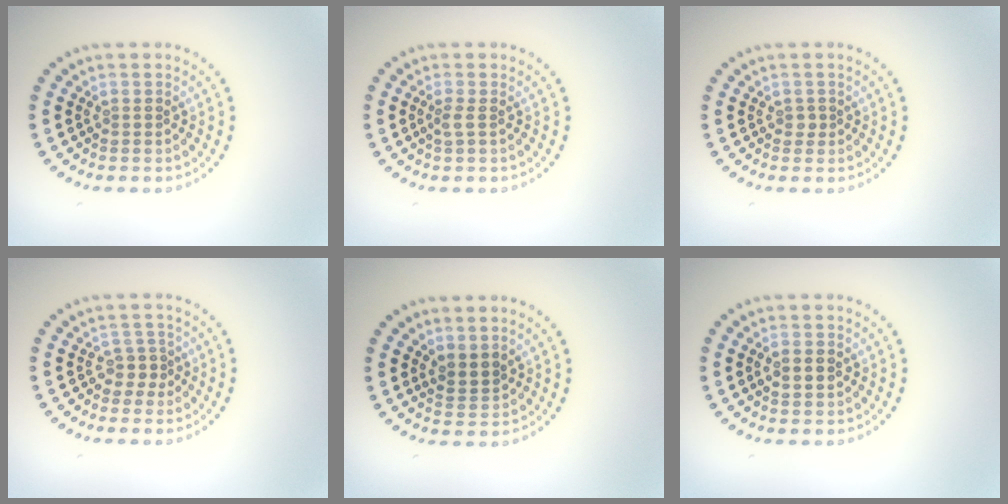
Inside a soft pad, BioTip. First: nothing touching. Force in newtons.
{"total": 0.9, "press": 0.7, "slide": 0.5}
{"total": 0.6, "press": 0.5, "slide": 0.3}
{"total": 1.6, "press": 1.3, "slide": 1.0}
{"total": 1.9, "press": 1.5, "slide": 1.1}
{"total": 1.6, "press": 1.6, "slide": 0.0}